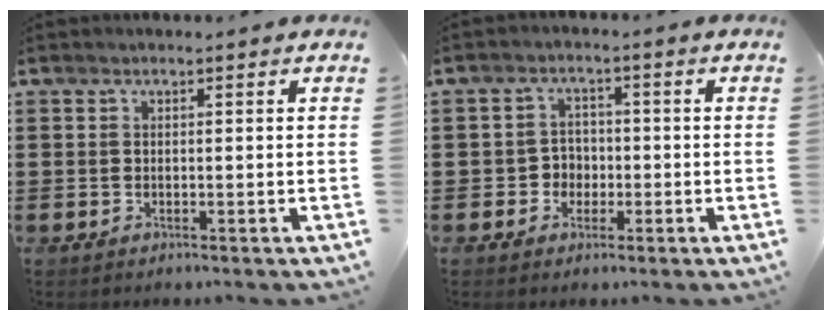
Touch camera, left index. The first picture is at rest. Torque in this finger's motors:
{"motor_torque": [0.08, 0.12, 0.07, 0.00]}